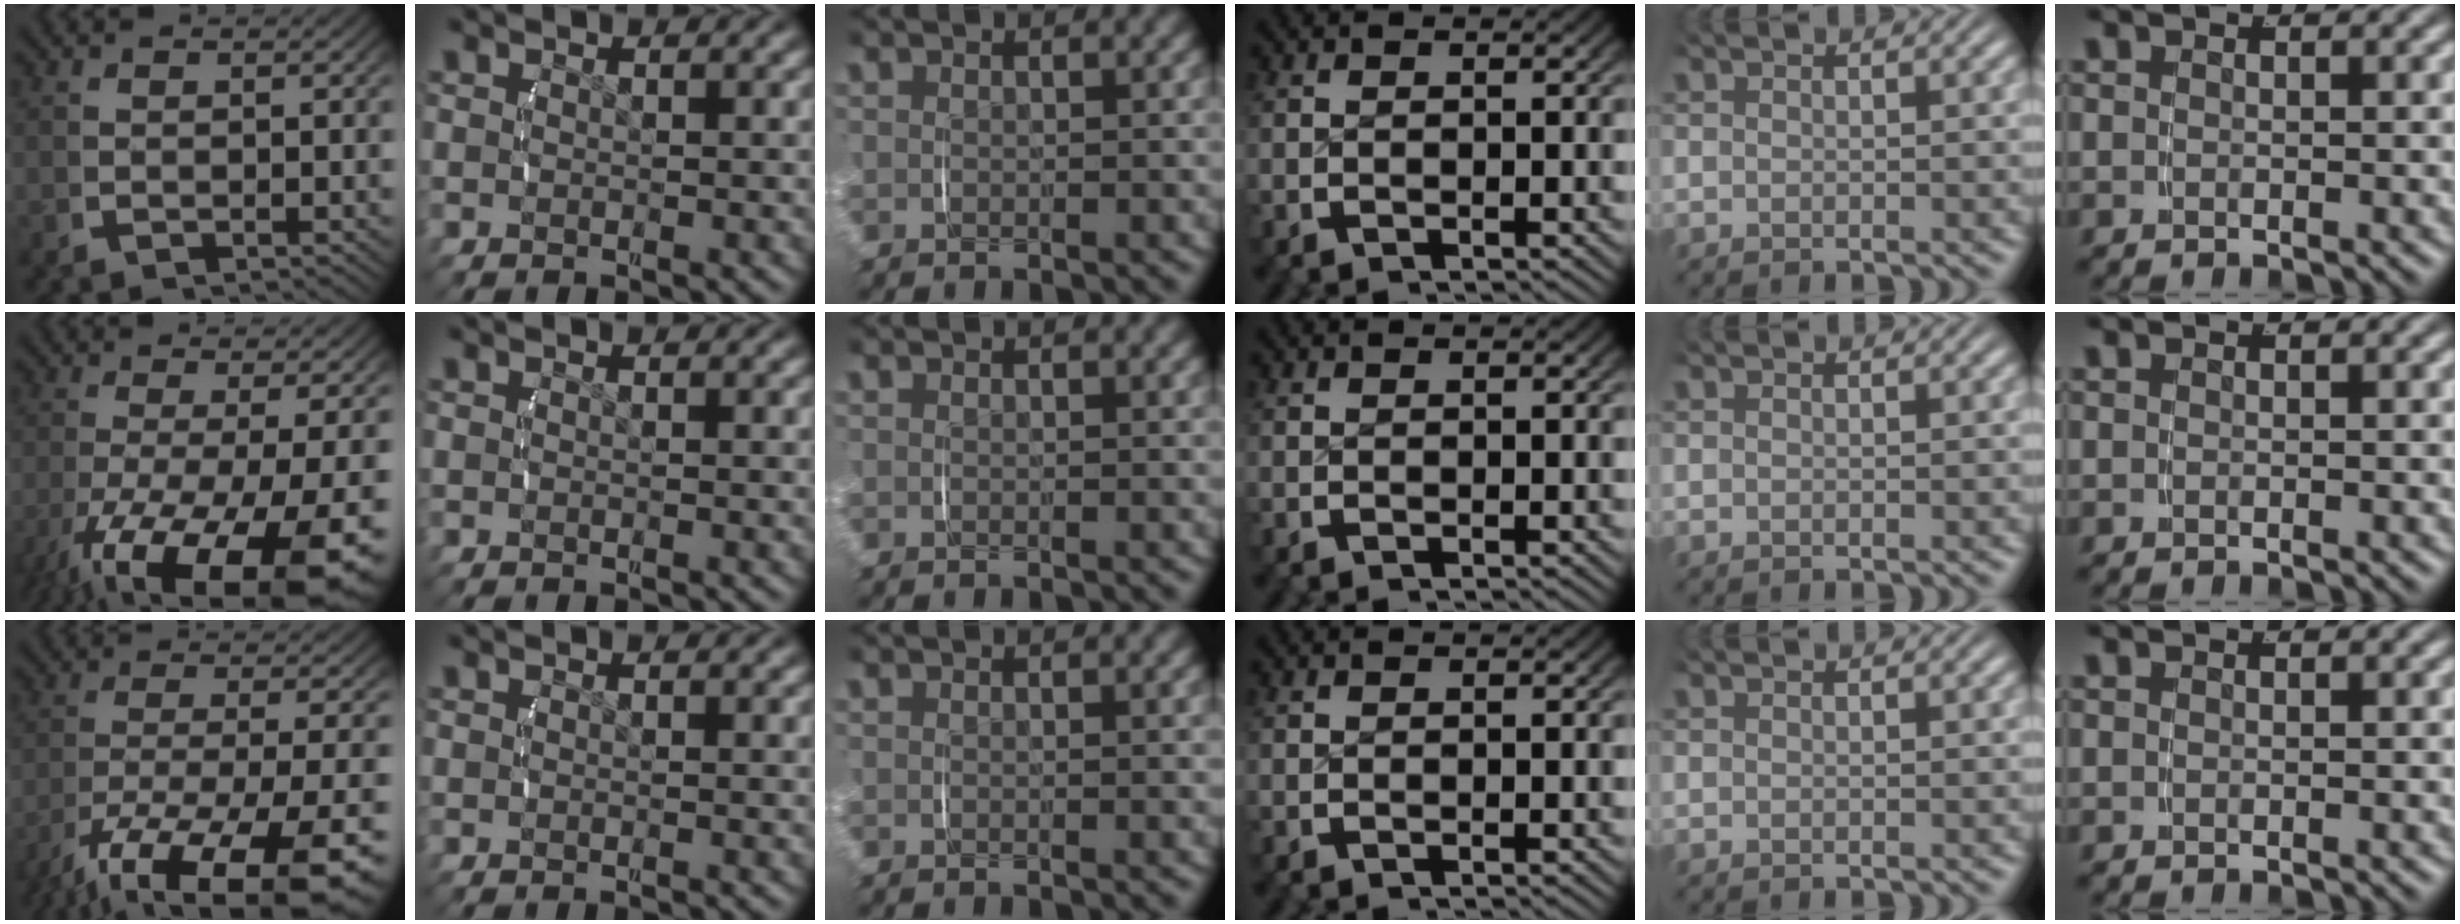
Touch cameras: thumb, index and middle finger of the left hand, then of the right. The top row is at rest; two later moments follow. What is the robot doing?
{"motion": "lift_and_place", "object": "glasses case"}